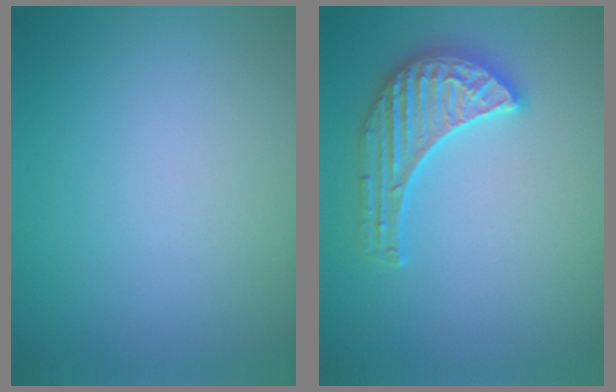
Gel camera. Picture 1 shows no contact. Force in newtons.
{"total": 3.7, "press": 3.6, "slide": 0.9}